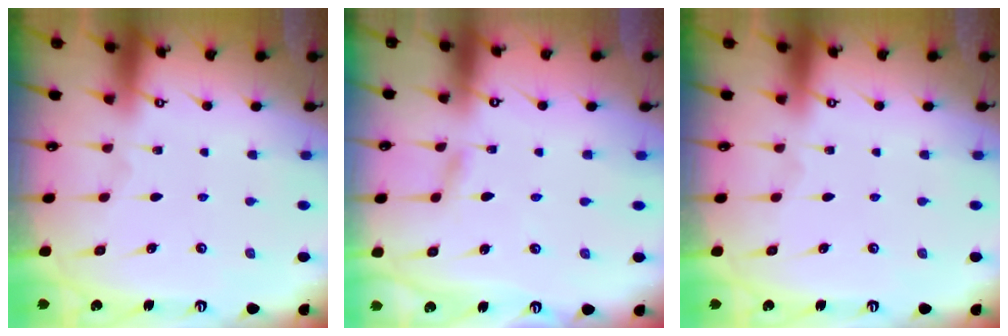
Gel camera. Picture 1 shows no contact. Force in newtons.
{"total": 1.1, "press": 1.1, "slide": 0.1}
{"total": 0.0}